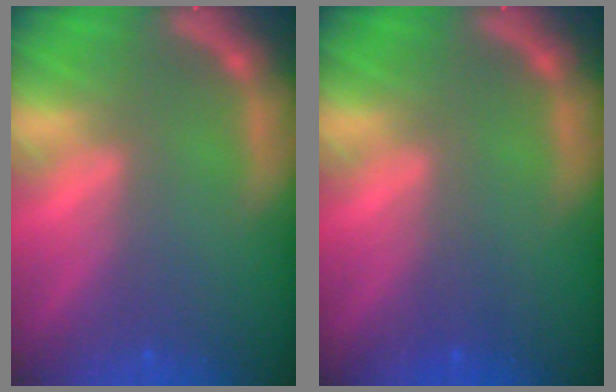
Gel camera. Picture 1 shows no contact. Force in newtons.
{"total": 1.0}